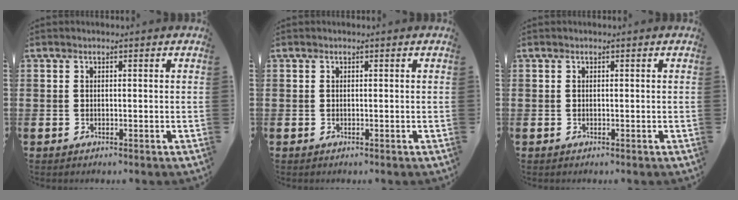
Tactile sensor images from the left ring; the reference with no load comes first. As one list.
[{"total": 0.0}, {"total": 0.0}]